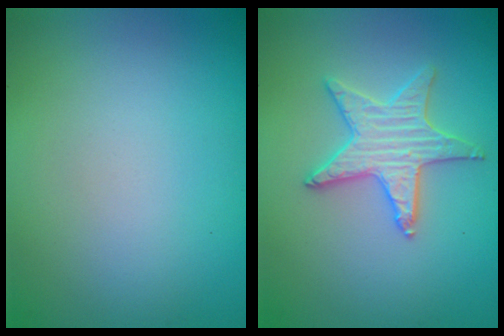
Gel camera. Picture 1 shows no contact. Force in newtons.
{"total": 3.3, "press": 3.3, "slide": 0.3}